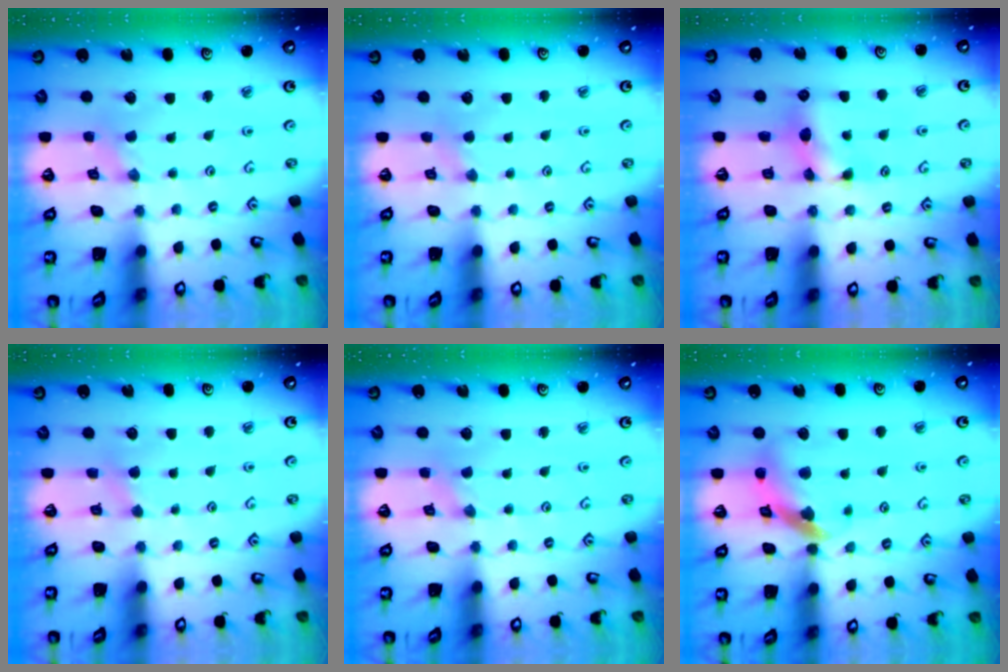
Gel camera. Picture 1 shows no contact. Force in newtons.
{"total": 2.3, "press": 2.3, "slide": 0.3}
{"total": 8.9, "press": 8.9, "slide": 0.2}
{"total": 2.6, "press": 2.5, "slide": 0.4}
{"total": 0.0}
{"total": 10.7, "press": 10.6, "slide": 1.5}